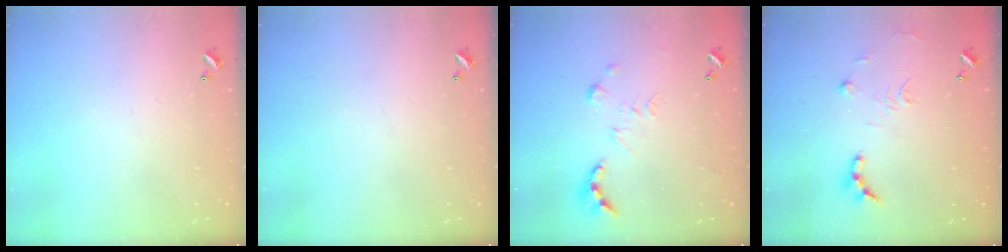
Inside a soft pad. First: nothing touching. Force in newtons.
{"total": 0.0}
{"total": 0.0}
{"total": 9.4, "press": 9.4, "slide": 0.4}